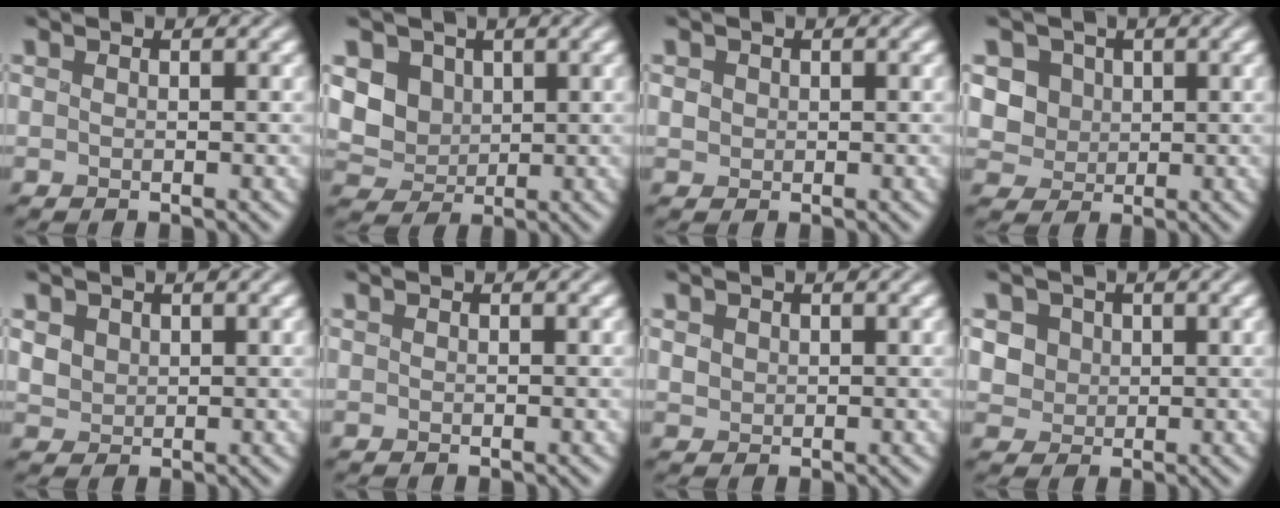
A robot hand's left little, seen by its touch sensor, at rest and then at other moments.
{"total": 4.3, "force": [0.7, 3.7, 2.1], "torque": [-0.050, -0.001, 0.002]}
{"total": 0.8, "force": [0.0, 0.8, 0.2], "torque": [-0.003, -0.001, 0.002]}
{"total": 4.8, "force": [0.9, 4.3, 2.0], "torque": [-0.047, 0.007, 0.010]}
{"total": 1.8, "force": [0.6, 1.5, 0.8], "torque": [-0.024, -0.004, 0.015]}
{"total": 0.0}
{"total": 0.9, "force": [0.2, 0.9, 0.3], "torque": [-0.007, 0.000, 0.006]}
{"total": 3.1, "force": [0.6, 2.8, 1.2], "torque": [-0.040, 0.000, 0.022]}